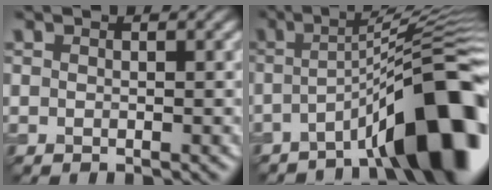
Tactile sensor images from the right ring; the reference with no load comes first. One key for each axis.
{"total": 11.4, "fx": -5.2, "fy": 1.8, "fz": 10.0, "tx": -0.132, "ty": 0.024, "tz": -0.078}